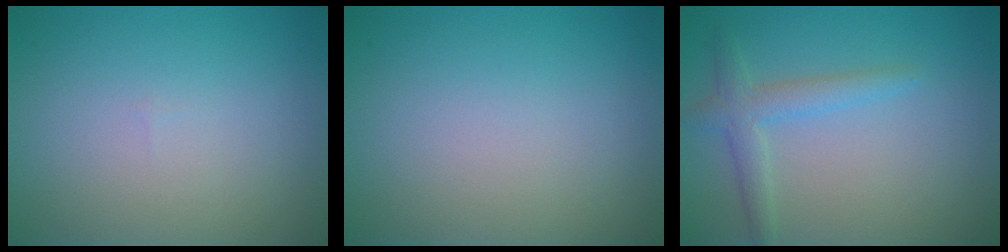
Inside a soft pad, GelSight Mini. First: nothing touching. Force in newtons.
{"total": 0.0}
{"total": 2.5, "press": 2.5, "slide": 0.1}